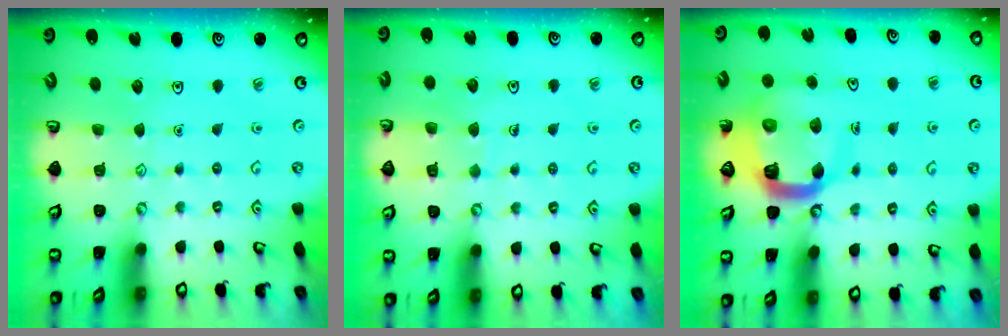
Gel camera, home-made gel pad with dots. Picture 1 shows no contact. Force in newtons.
{"total": 4.9, "press": 4.9, "slide": 0.3}
{"total": 12.5, "press": 12.4, "slide": 1.5}